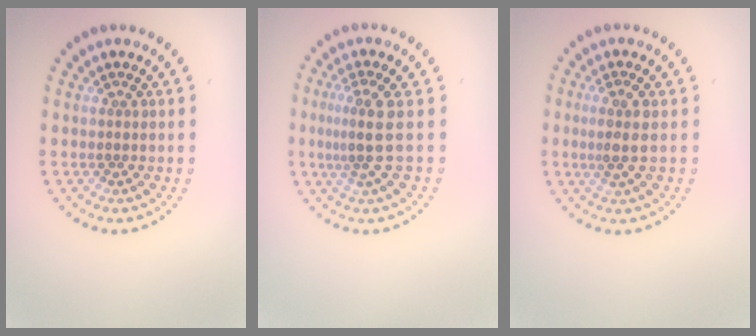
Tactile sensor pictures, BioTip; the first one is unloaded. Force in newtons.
{"total": 2.9, "press": 2.1, "slide": 2.0}
{"total": 1.8, "press": 1.6, "slide": 1.0}